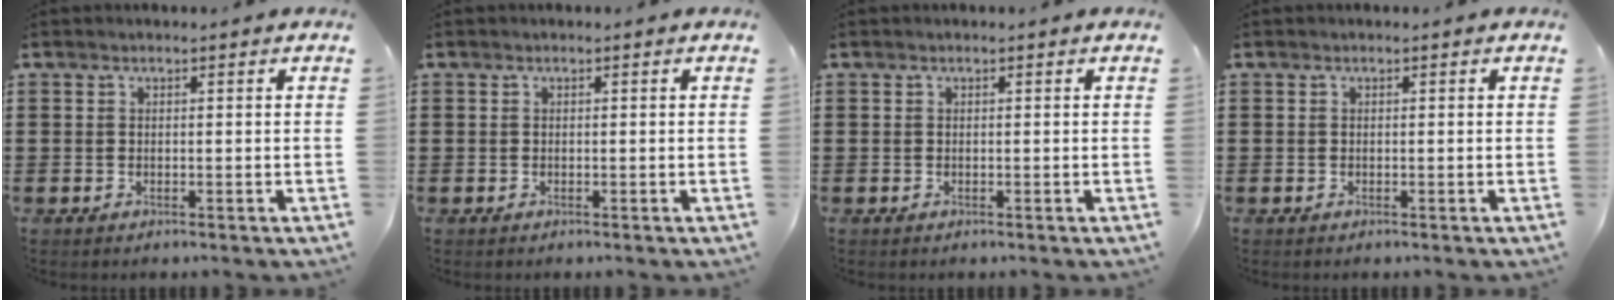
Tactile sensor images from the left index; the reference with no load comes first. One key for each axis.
{"total": 0.0}
{"total": 0.0}
{"total": 0.0}